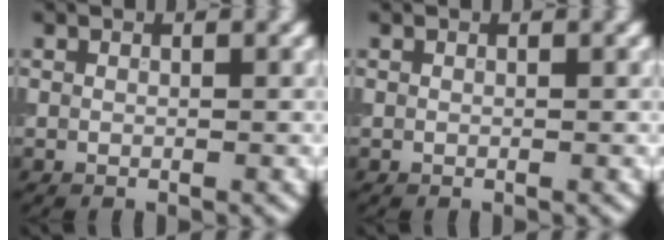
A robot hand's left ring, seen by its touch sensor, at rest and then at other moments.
{"total": 0.0}